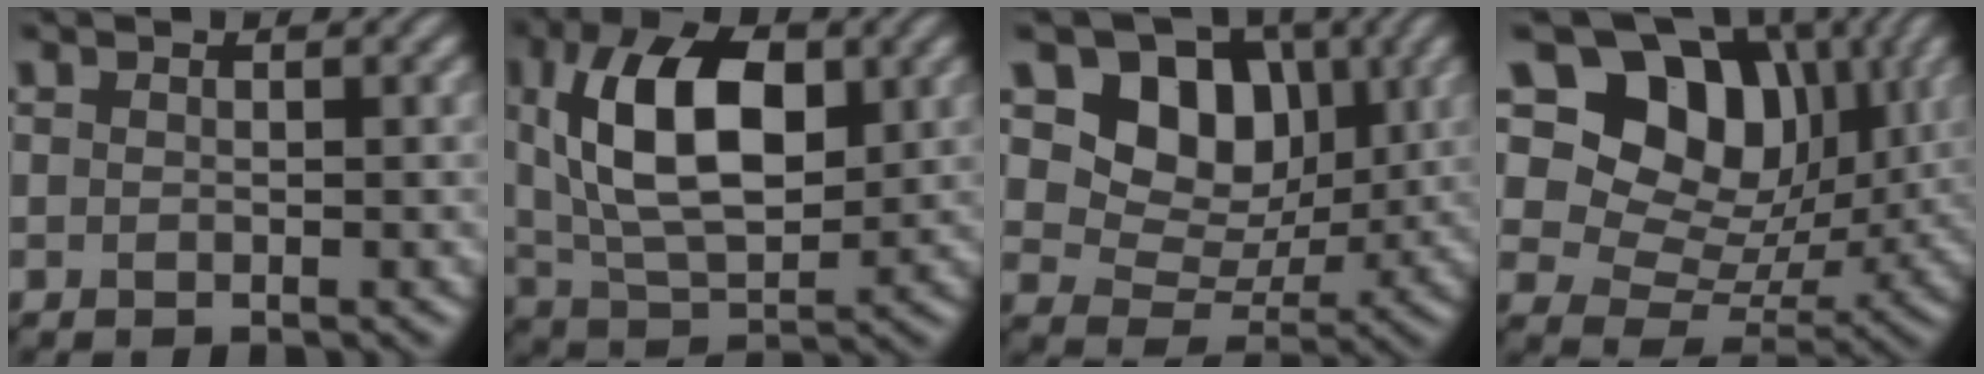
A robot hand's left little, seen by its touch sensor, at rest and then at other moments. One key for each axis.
{"total": 10.6, "fx": 2.5, "fy": 5.5, "fz": 8.7, "tx": -0.155, "ty": 0.011, "tz": 0.037}
{"total": 8.2, "fx": 2.7, "fy": 6.2, "fz": 4.6, "tx": -0.067, "ty": -0.008, "tz": 0.034}
{"total": 12.7, "fx": 5.8, "fy": 8.7, "fz": 7.2, "tx": -0.113, "ty": 0.013, "tz": 0.087}